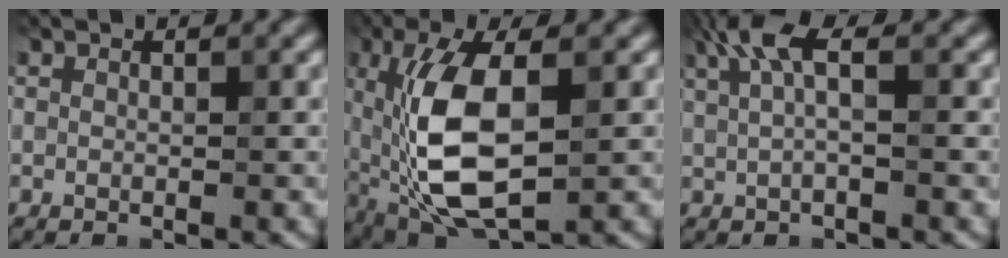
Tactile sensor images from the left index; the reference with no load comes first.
{"total": 11.0, "force": [0.1, 5.2, 9.7], "torque": [-0.204, -0.013, 0.011]}
{"total": 3.6, "force": [1.3, 0.8, 3.3], "torque": [-0.063, 0.005, 0.021]}